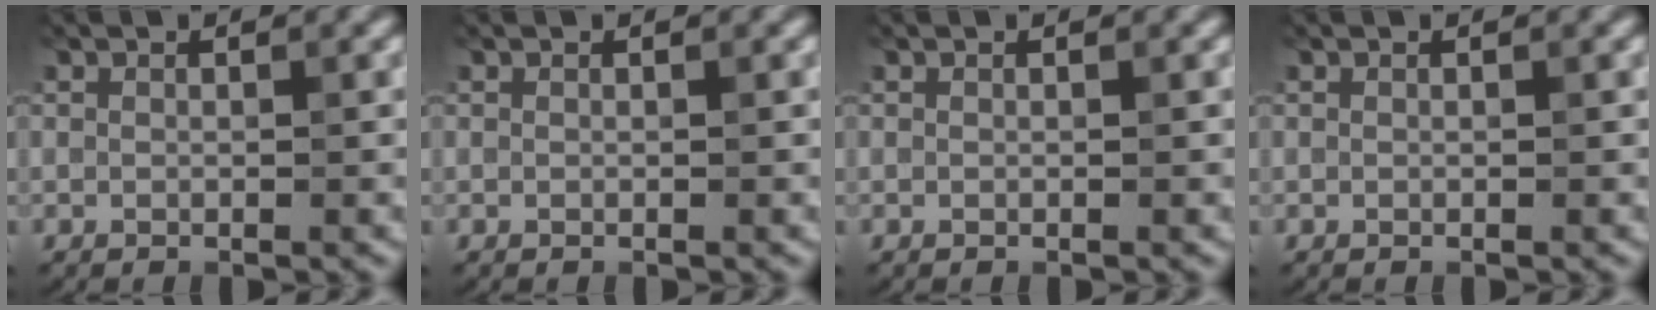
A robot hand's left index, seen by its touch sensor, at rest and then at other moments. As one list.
[{"total": 0.0}, {"total": 0.0}, {"total": 0.0}]